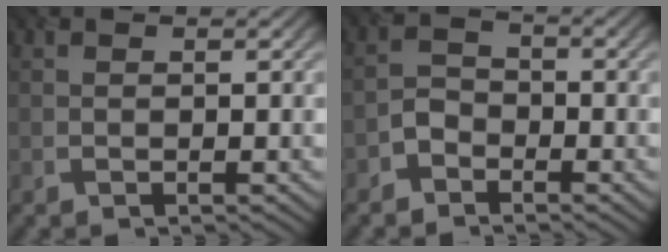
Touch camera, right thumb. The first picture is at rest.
{"total": 2.8, "force": [-1.8, 1.9, 0.9], "torque": [-0.019, 0.009, -0.046]}